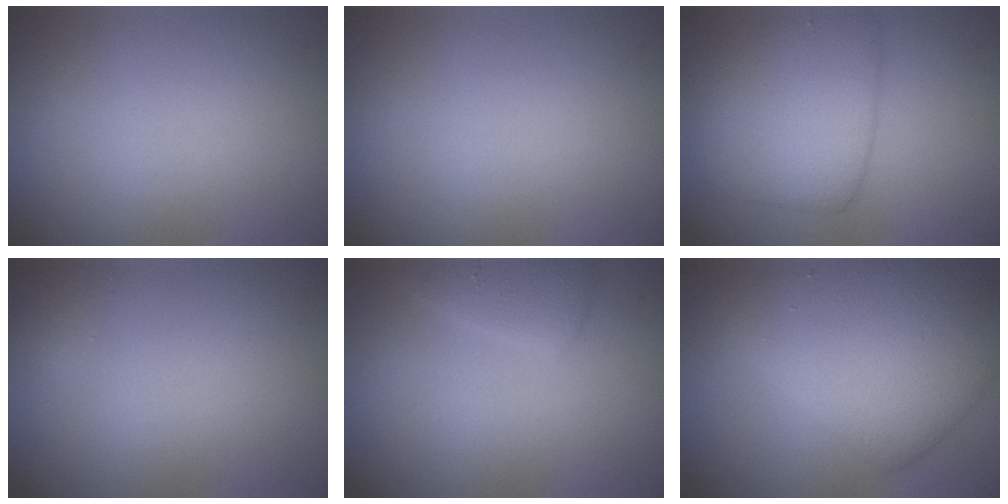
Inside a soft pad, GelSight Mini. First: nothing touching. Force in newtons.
{"total": 0.0}
{"total": 5.5, "press": 5.5, "slide": 0.2}
{"total": 0.8, "press": 0.8, "slide": 0.0}
{"total": 2.0, "press": 2.0, "slide": 0.2}
{"total": 8.5, "press": 8.5, "slide": 0.4}